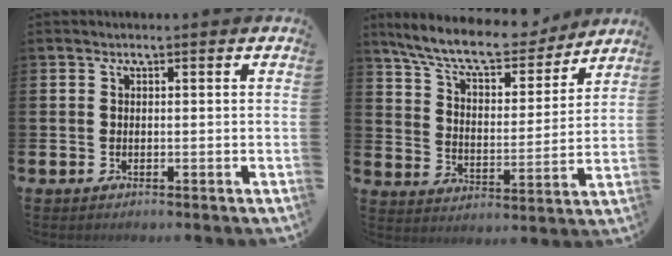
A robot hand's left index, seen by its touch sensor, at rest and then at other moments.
{"total": 10.3, "force": [9.3, 2.1, 3.8], "torque": [-0.102, -0.058, 0.161]}